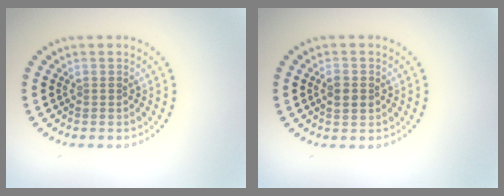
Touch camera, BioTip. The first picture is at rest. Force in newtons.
{"total": 1.6, "press": 1.6, "slide": 0.1}